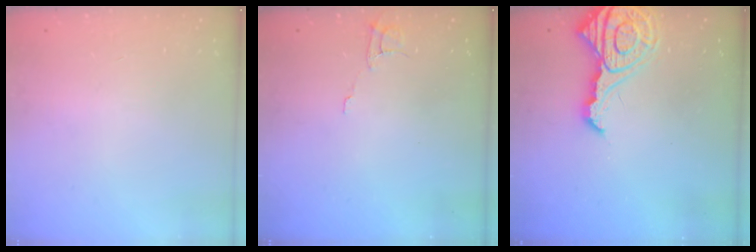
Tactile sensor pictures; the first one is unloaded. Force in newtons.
{"total": 5.5, "press": 5.5, "slide": 0.3}
{"total": 13.4, "press": 13.3, "slide": 1.3}